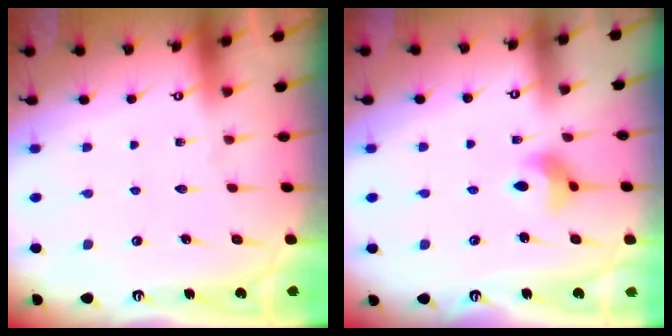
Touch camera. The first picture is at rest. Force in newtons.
{"total": 5.9, "press": 5.9, "slide": 0.6}